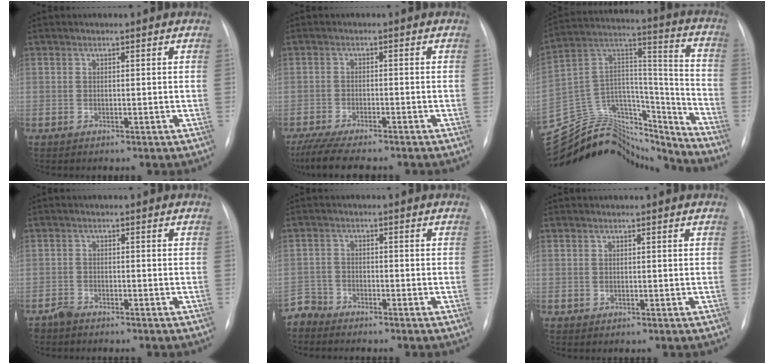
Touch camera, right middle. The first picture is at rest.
{"total": 9.5, "force": [-8.0, 1.2, 4.9], "torque": [-0.080, -0.019, -0.124]}
{"total": 23.9, "force": [-22.3, 7.2, 4.7], "torque": [-0.117, 0.069, -0.351]}
{"total": 1.7, "force": [-1.6, 0.5, 0.3], "torque": [-0.013, -0.001, -0.028]}
{"total": 3.3, "force": [-3.1, 0.6, -1.0], "torque": [0.021, -0.007, -0.062]}
{"total": 0.0}